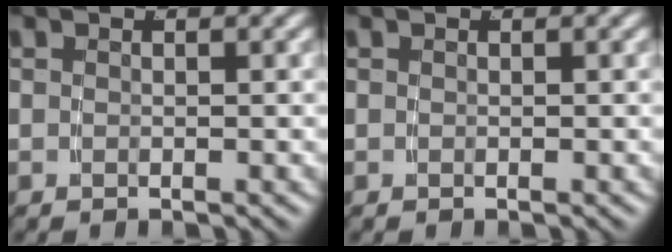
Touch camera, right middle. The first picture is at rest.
{"total": 0.0}